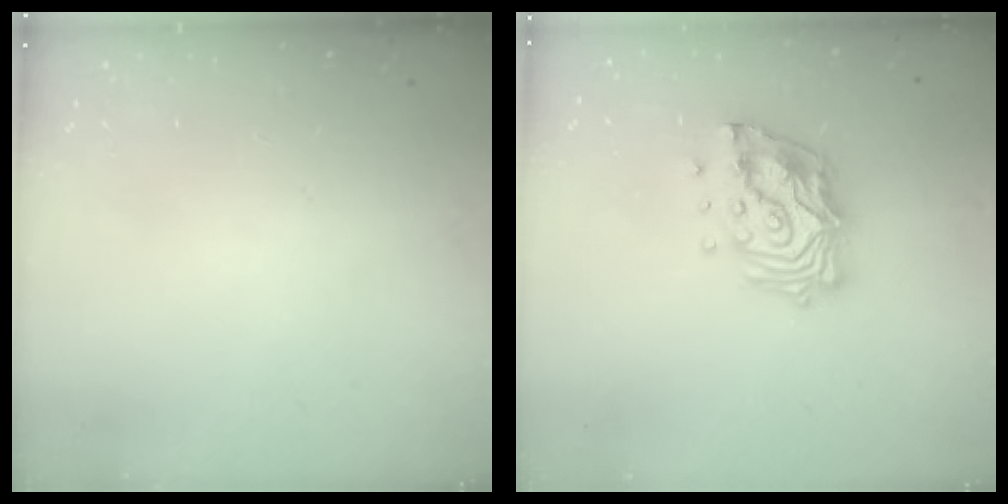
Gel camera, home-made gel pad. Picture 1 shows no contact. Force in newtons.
{"total": 15.5, "press": 15.4, "slide": 1.8}